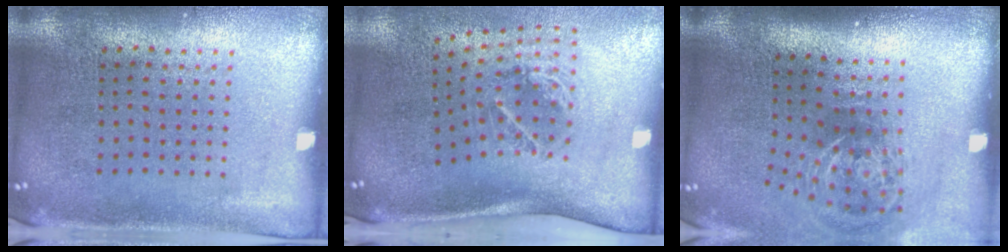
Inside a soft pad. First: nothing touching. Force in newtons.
{"total": 2.1, "press": 1.3, "slide": 1.7}
{"total": 2.2, "press": 1.4, "slide": 1.7}